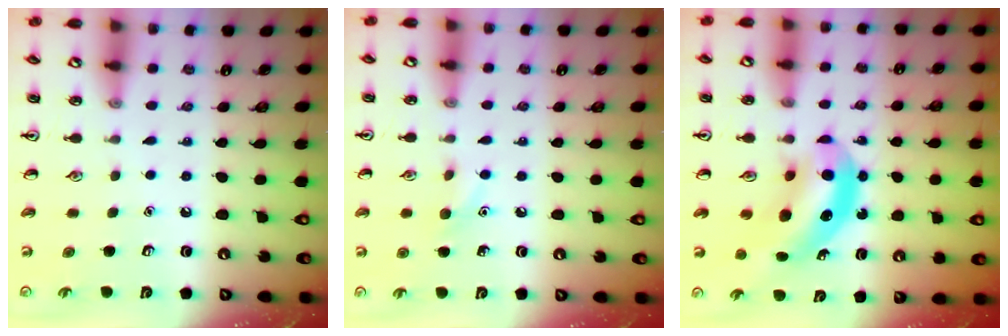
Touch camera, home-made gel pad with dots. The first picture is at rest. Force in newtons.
{"total": 5.7, "press": 5.4, "slide": 1.7}
{"total": 9.4, "press": 9.0, "slide": 2.9}